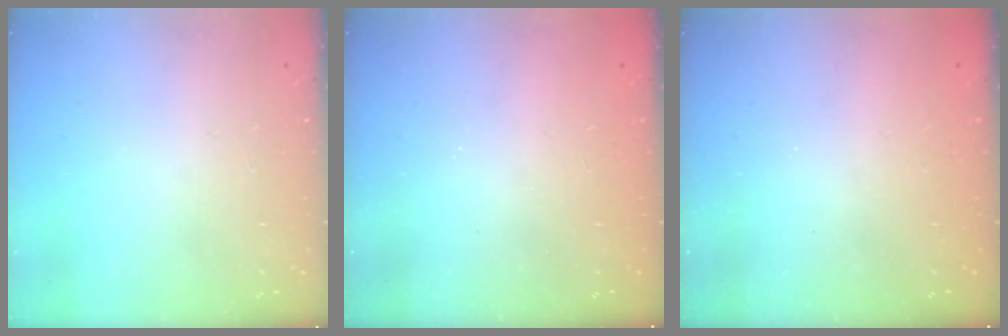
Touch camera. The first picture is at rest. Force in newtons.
{"total": 2.3, "press": 2.2, "slide": 0.7}
{"total": 2.3, "press": 2.2, "slide": 0.8}